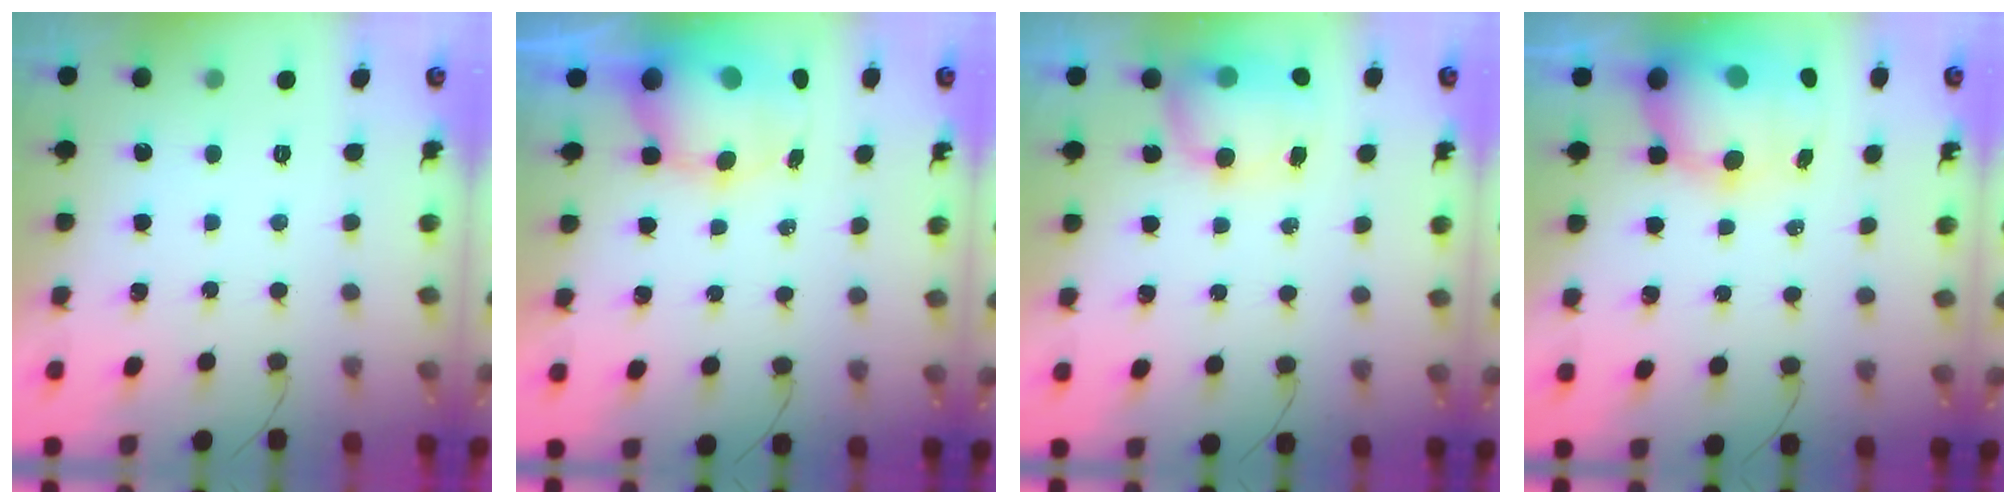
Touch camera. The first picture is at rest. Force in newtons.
{"total": 8.4, "press": 8.2, "slide": 2.0}
{"total": 8.4, "press": 8.1, "slide": 2.3}
{"total": 11.8, "press": 11.4, "slide": 2.7}